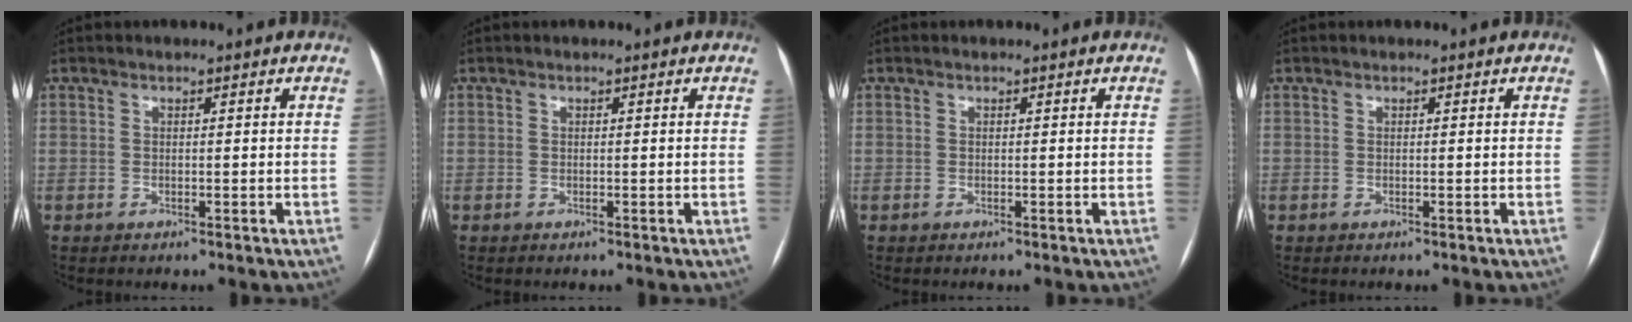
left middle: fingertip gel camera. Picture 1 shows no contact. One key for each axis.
{"total": 0.0}
{"total": 0.0}
{"total": 0.0}